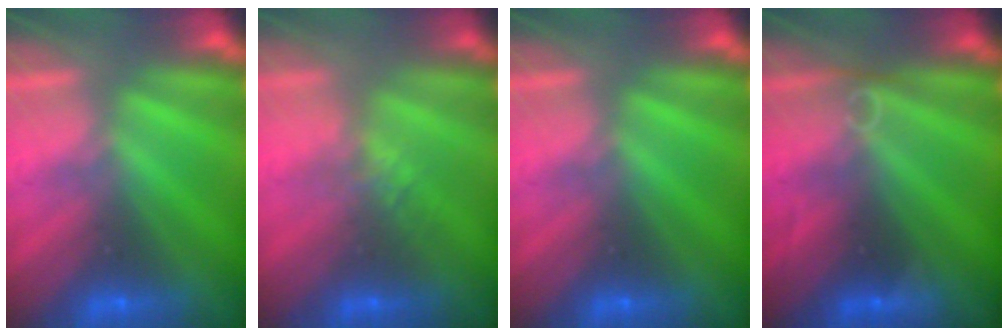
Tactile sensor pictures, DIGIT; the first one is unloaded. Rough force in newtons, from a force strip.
{"total": 2.2}
{"total": 0.0}
{"total": 2.6}